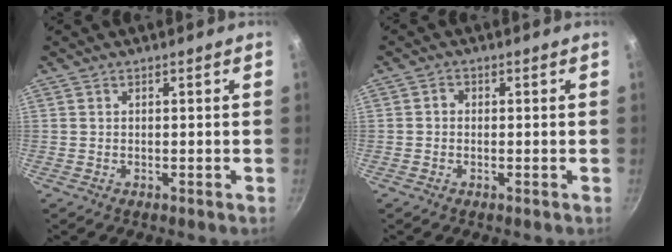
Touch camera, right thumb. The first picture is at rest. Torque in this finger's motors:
{"motor_torque": [-0.04, -0.11, 0.15, 0.01, 0.06]}